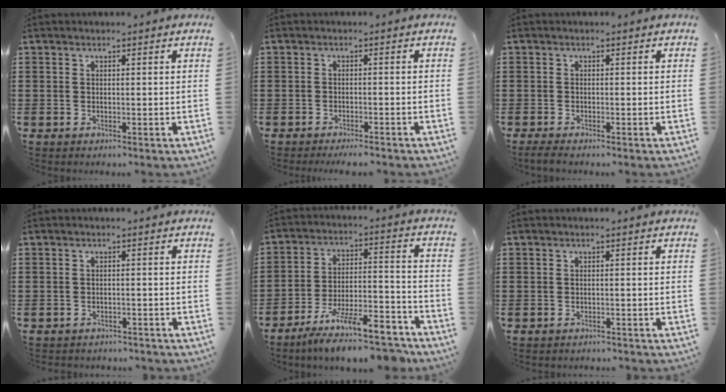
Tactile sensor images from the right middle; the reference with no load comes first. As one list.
[{"total": 1.6, "force": [-1.5, 0.0, 0.6], "torque": [-0.012, 0.000, -0.029]}, {"total": 1.0, "force": [-0.9, 0.1, 0.4], "torque": [-0.010, -0.004, -0.016]}, {"total": 1.5, "force": [-1.5, 0.2, -0.2], "torque": [-0.004, 0.000, -0.033]}, {"total": 10.9, "force": [-9.3, 1.7, 5.5], "torque": [-0.086, 0.022, -0.176]}, {"total": 1.0, "force": [-1.0, 0.1, 0.0], "torque": [-0.003, 0.003, -0.022]}]